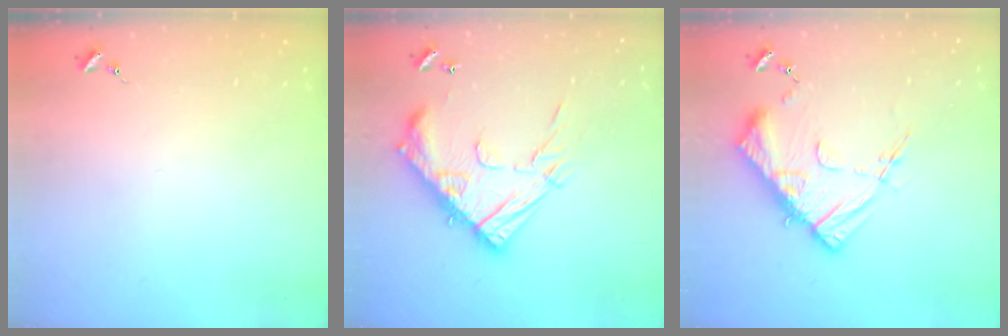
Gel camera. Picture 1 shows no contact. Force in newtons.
{"total": 19.3, "press": 19.2, "slide": 1.6}
{"total": 14.8, "press": 14.7, "slide": 1.4}